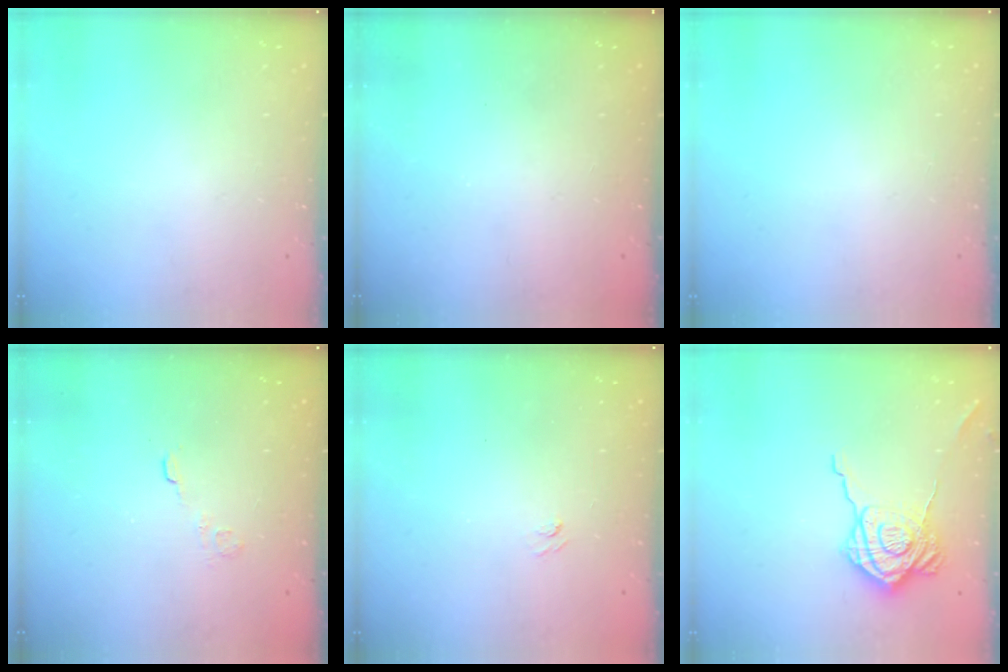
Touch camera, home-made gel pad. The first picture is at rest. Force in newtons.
{"total": 2.3, "press": 2.2, "slide": 0.8}
{"total": 0.0}
{"total": 2.6, "press": 2.2, "slide": 1.4}
{"total": 1.9, "press": 1.7, "slide": 0.9}
{"total": 16.1, "press": 16.1, "slide": 1.2}